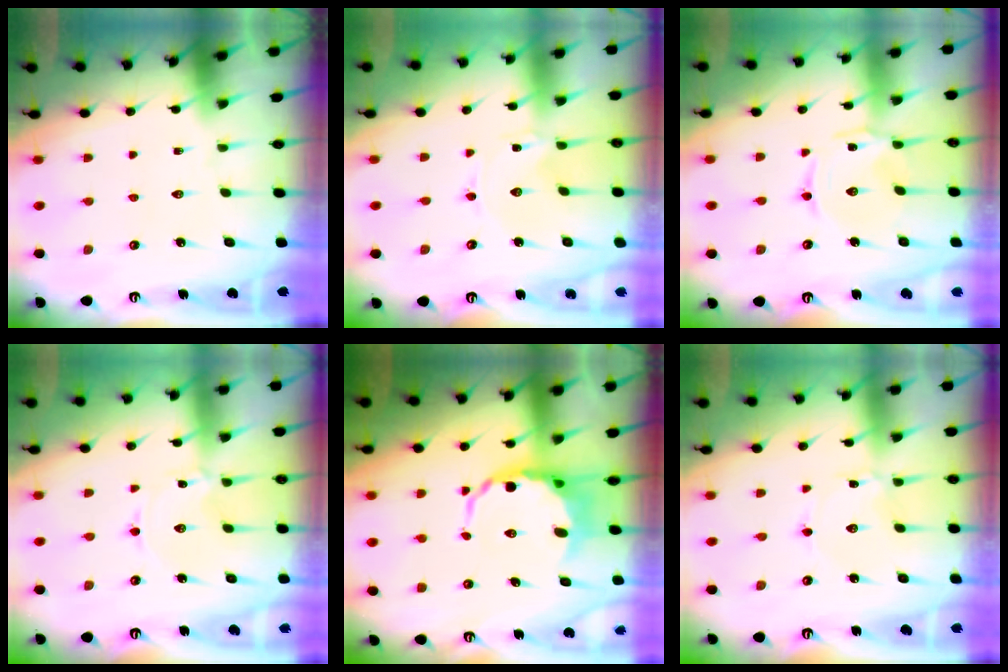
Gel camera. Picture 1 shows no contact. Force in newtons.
{"total": 0.0}
{"total": 1.7, "press": 1.6, "slide": 0.5}
{"total": 0.7, "press": 0.6, "slide": 0.1}
{"total": 7.3, "press": 6.8, "slide": 2.6}
{"total": 1.6, "press": 1.6, "slide": 0.1}